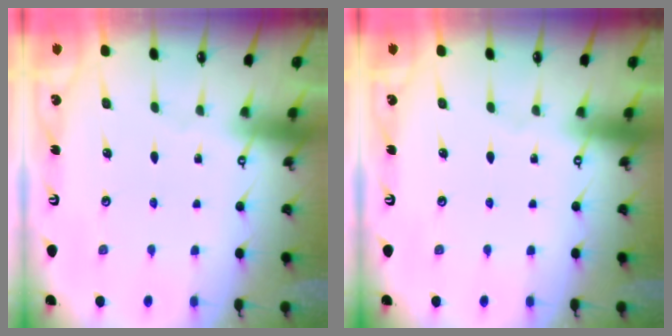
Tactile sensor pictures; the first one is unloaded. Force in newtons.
{"total": 0.0}